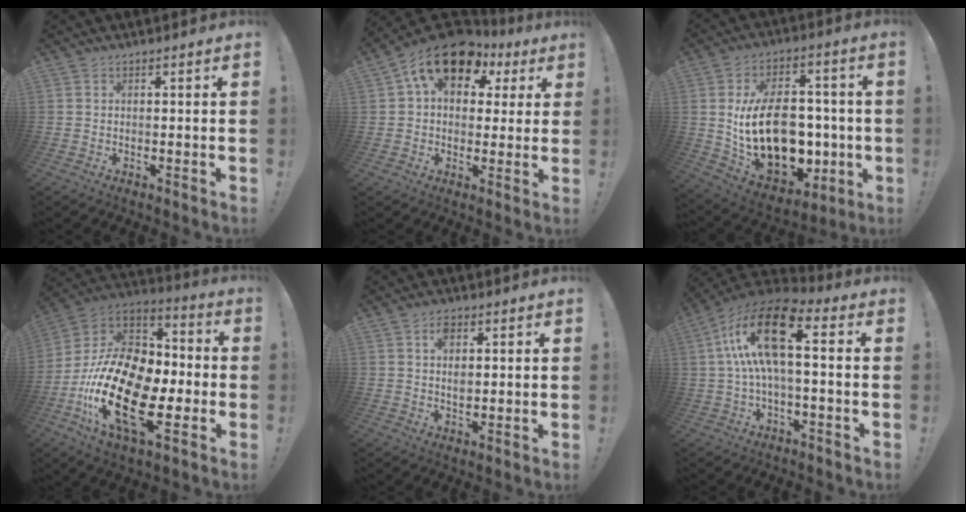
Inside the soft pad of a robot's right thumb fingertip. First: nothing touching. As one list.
[{"total": 16.0, "force": [8.2, 9.6, 9.8], "torque": [-0.156, -0.036, 0.148]}, {"total": 22.7, "force": [-1.3, 15.1, 17.0], "torque": [-0.298, 0.001, -0.004]}, {"total": 25.7, "force": [-8.7, 13.7, 20.0], "torque": [-0.408, 0.034, -0.140]}, {"total": 3.8, "force": [1.3, 2.1, 2.9], "torque": [-0.038, -0.003, 0.018]}, {"total": 17.2, "force": [3.1, 6.6, 15.6], "torque": [-0.296, -0.002, 0.045]}]